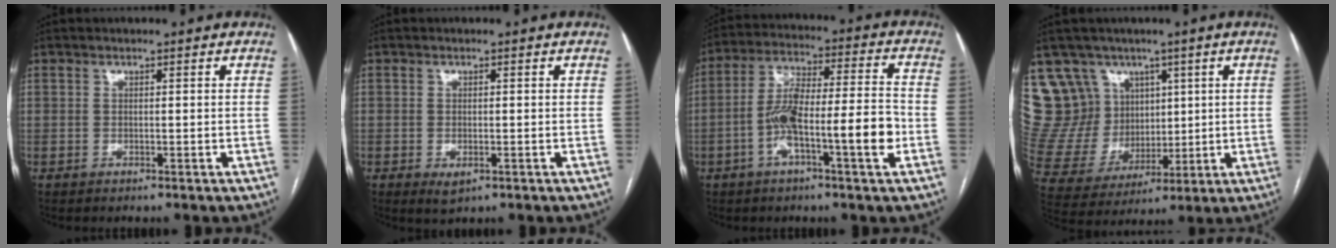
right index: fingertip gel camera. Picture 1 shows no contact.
{"total": 2.2, "force": [-0.9, 0.9, 1.7], "torque": [-0.026, -0.002, -0.006]}
{"total": 12.9, "force": [-3.9, 1.6, 12.2], "torque": [-0.217, 0.020, -0.069]}
{"total": 15.2, "force": [8.4, 12.1, 3.8], "torque": [-0.098, 0.059, 0.186]}